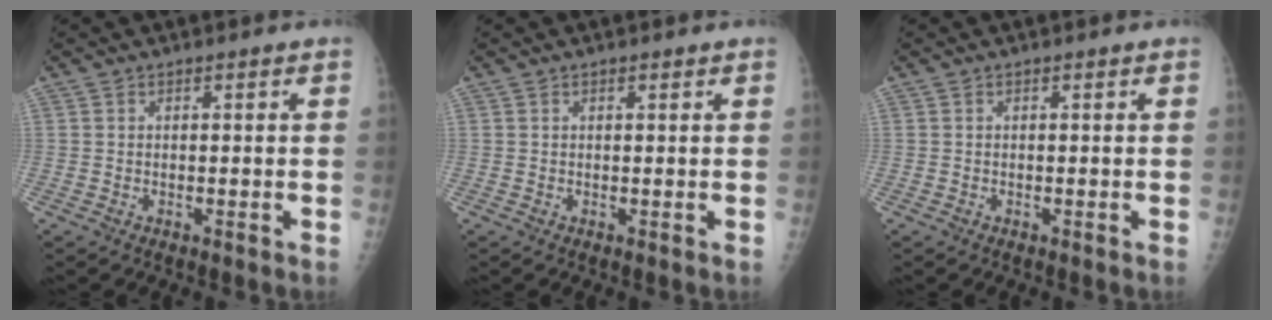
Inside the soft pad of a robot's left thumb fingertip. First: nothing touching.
{"total": 0.5, "force": [0.3, 0.2, 0.3], "torque": [-0.007, -0.002, 0.005]}
{"total": 0.0}